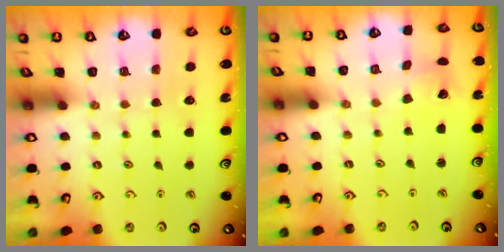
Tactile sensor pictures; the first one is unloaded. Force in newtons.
{"total": 2.2, "press": 2.2, "slide": 0.2}